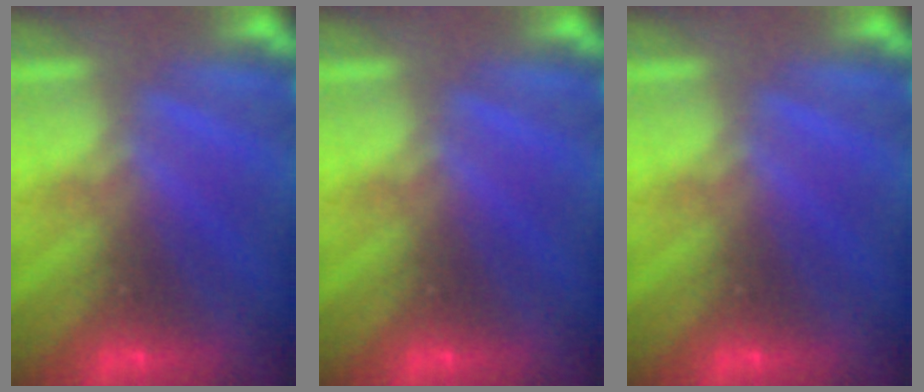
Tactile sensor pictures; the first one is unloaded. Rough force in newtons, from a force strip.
{"total": 0.0}
{"total": 0.0}